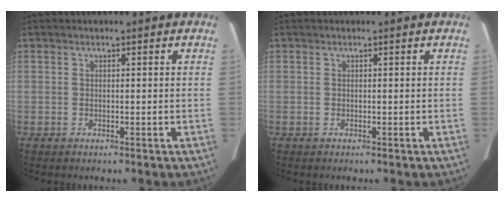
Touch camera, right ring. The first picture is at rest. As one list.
[{"total": 0.0}]